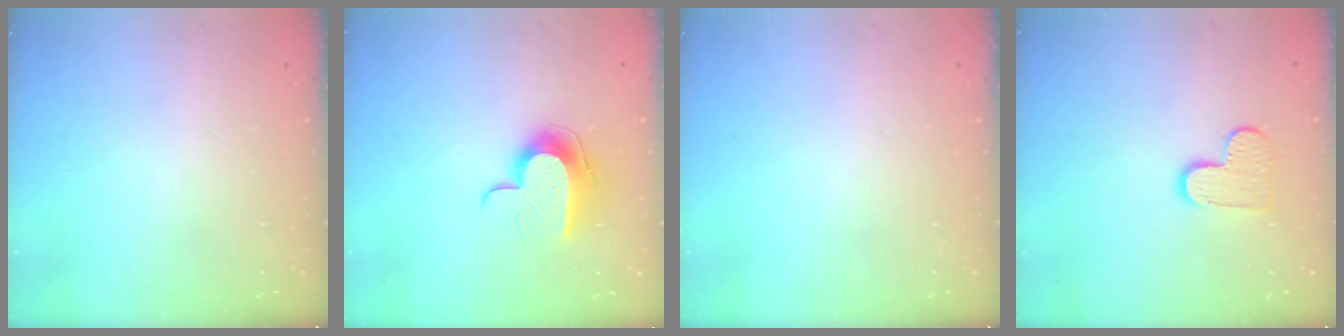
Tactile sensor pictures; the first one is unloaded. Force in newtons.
{"total": 10.3, "press": 10.3, "slide": 0.3}
{"total": 0.0}
{"total": 9.2, "press": 9.1, "slide": 0.6}